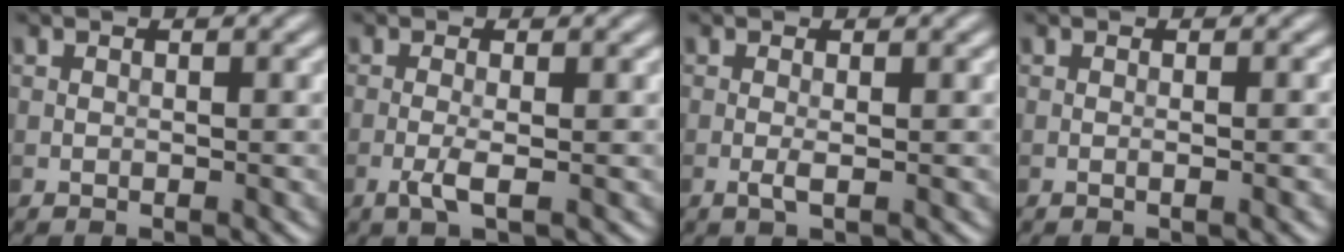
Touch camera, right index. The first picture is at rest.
{"total": 1.9, "force": [-0.7, 0.2, 1.7], "torque": [-0.038, -0.001, -0.017]}
{"total": 1.1, "force": [-0.2, 0.1, 1.1], "torque": [-0.023, -0.001, -0.006]}
{"total": 1.5, "force": [-0.2, 0.4, 1.4], "torque": [-0.015, 0.001, -0.007]}